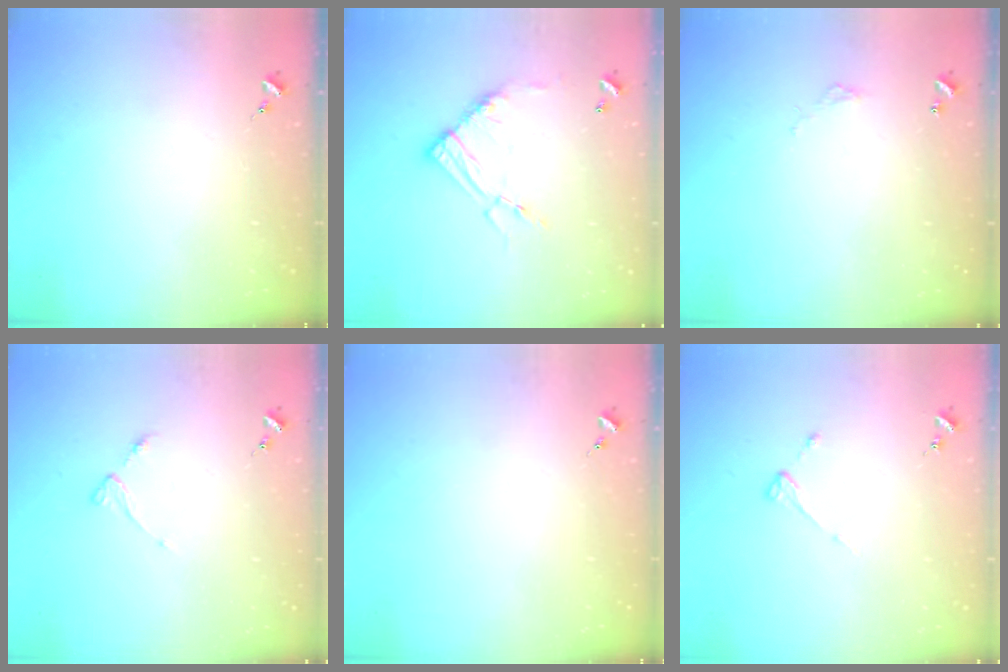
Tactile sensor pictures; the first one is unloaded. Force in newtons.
{"total": 13.1, "press": 13.0, "slide": 1.2}
{"total": 2.8, "press": 2.8, "slide": 0.2}
{"total": 4.0, "press": 3.9, "slide": 0.5}
{"total": 0.0}
{"total": 4.2, "press": 4.2, "slide": 0.4}